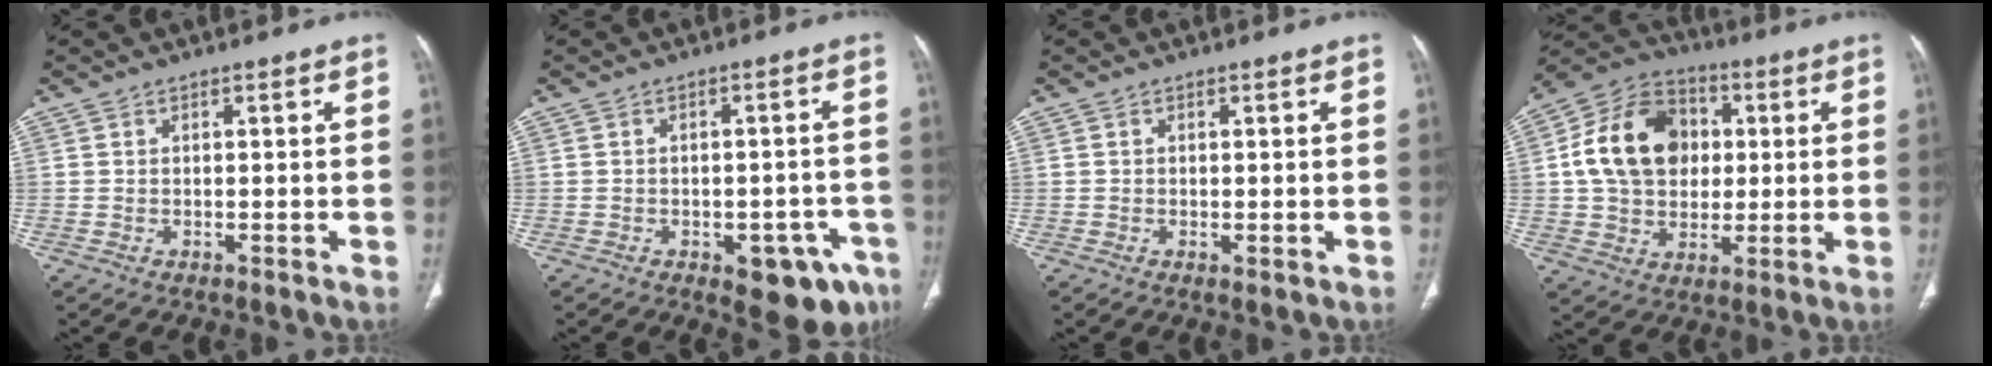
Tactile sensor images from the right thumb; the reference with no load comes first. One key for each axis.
{"total": 10.5, "fx": -5.6, "fy": 5.1, "fz": 7.3, "tx": -0.057, "ty": 0.025, "tz": -0.065}
{"total": 0.9, "fx": -0.2, "fy": 0.4, "fz": 0.8, "tx": -0.016, "ty": -0.004, "tz": -0.002}
{"total": 17.2, "fx": 2.3, "fy": 13.3, "fz": 10.7, "tx": -0.162, "ty": 0.017, "tz": 0.037}